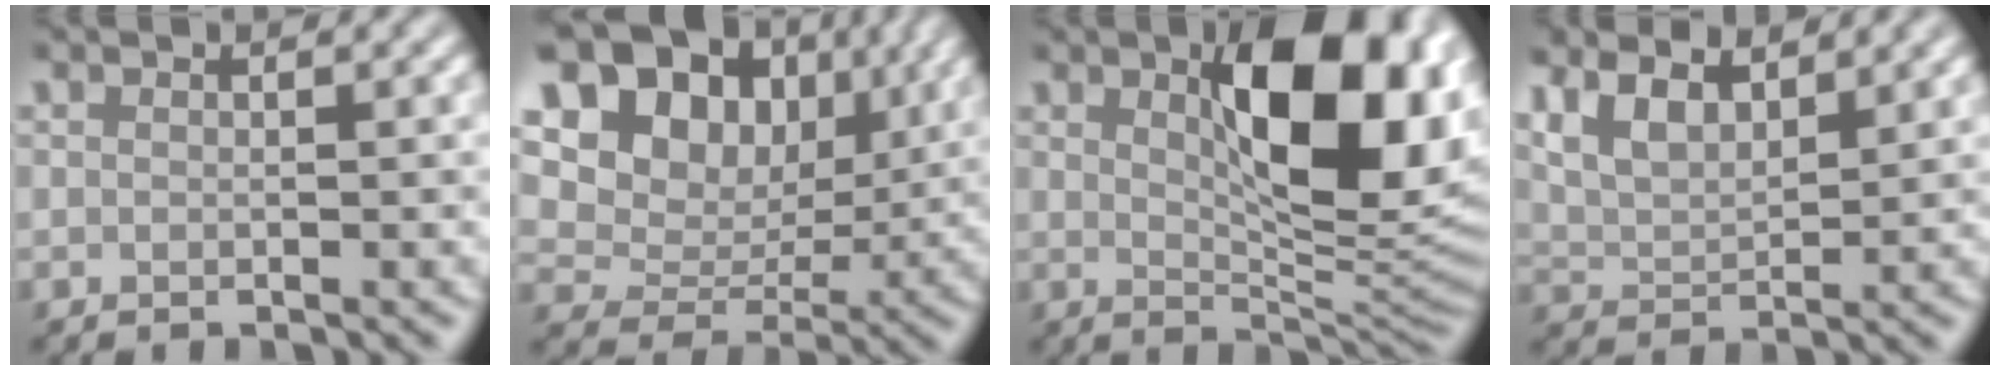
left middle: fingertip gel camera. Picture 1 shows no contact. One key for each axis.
{"total": 14.2, "fx": 6.8, "fy": 9.6, "fz": 8.0, "tx": -0.152, "ty": 0.051, "tz": 0.103}
{"total": 10.8, "fx": 2.8, "fy": 4.3, "fz": 9.5, "tx": -0.134, "ty": 0.000, "tz": 0.048}
{"total": 5.8, "fx": 3.8, "fy": 2.5, "fz": 3.6, "tx": -0.076, "ty": 0.016, "tz": 0.060}